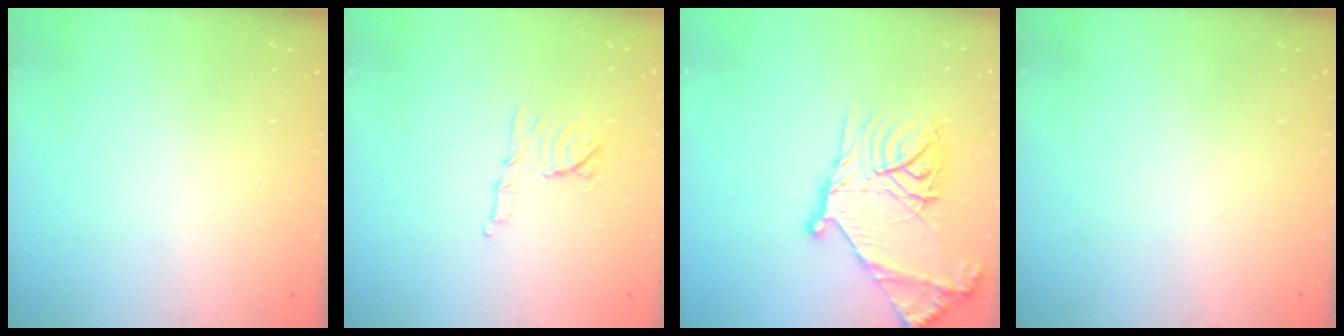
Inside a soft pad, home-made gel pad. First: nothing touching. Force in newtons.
{"total": 9.5, "press": 9.5, "slide": 0.8}
{"total": 22.5, "press": 22.4, "slide": 2.2}
{"total": 0.0}